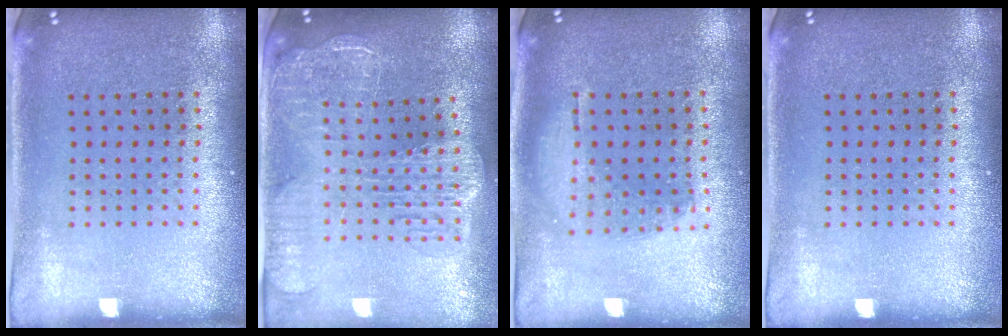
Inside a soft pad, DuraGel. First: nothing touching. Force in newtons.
{"total": 2.8, "press": 2.3, "slide": 1.5}
{"total": 1.1, "press": 1.0, "slide": 0.6}
{"total": 0.0}